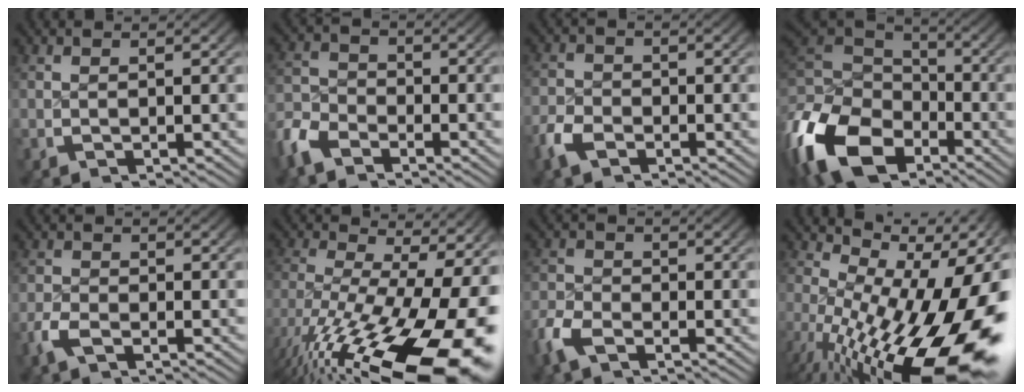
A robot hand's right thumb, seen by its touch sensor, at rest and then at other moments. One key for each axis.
{"total": 3.4, "fx": -2.7, "fy": 2.0, "fz": 0.6, "tx": -0.015, "ty": 0.000, "tz": -0.060}
{"total": 2.5, "fx": -2.0, "fy": 1.5, "fz": 0.3, "tx": -0.013, "ty": -0.002, "tz": -0.043}
{"total": 10.8, "fx": -2.9, "fy": 7.9, "fz": 6.7, "tx": -0.154, "ty": -0.018, "tz": -0.036}
{"total": 2.1, "fx": -1.6, "fy": 1.1, "fz": 0.7, "tx": -0.029, "ty": -0.003, "tz": -0.033}
{"total": 16.2, "fx": -3.9, "fy": 9.0, "fz": 12.9, "tx": -0.212, "ty": -0.059, "tz": -0.021}
{"total": 2.7, "fx": -2.2, "fy": 1.4, "fz": 0.8, "tx": -0.025, "ty": 0.000, "tz": -0.048}
{"total": 17.1, "fx": -2.8, "fy": 9.5, "fz": 13.9, "tx": -0.224, "ty": -0.052, "tz": -0.013}